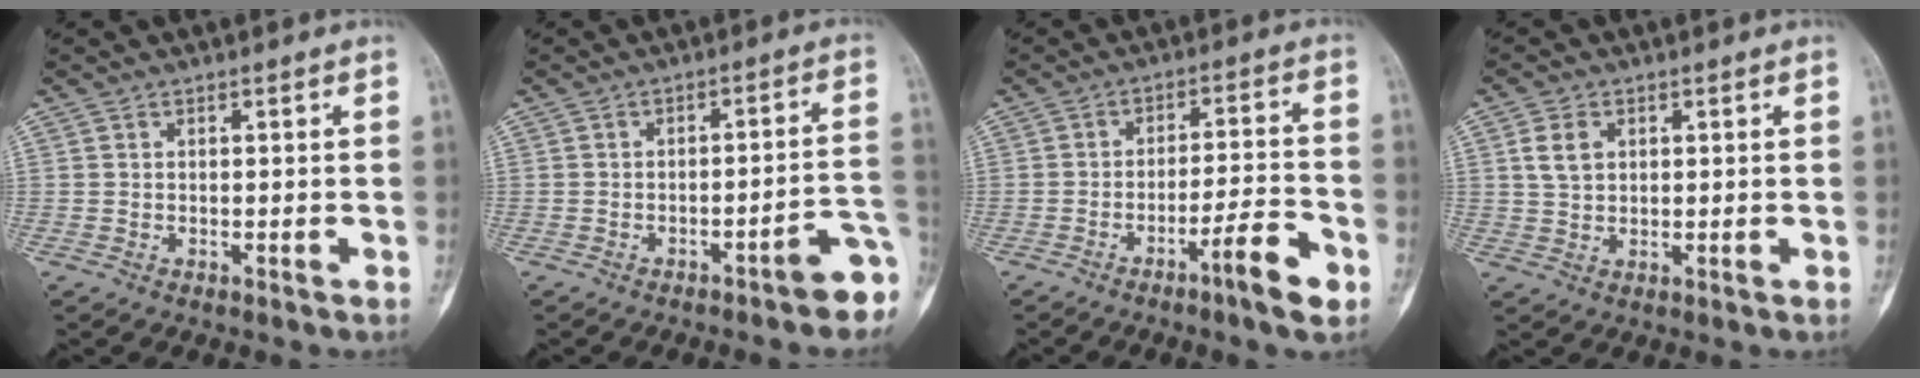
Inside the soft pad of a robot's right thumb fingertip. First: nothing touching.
{"total": 7.6, "force": [-4.3, 1.4, 6.1], "torque": [-0.056, 0.040, -0.052]}
{"total": 8.7, "force": [-4.7, 1.1, 7.2], "torque": [-0.112, 0.032, -0.073]}
{"total": 4.3, "force": [1.3, 3.0, 2.7], "torque": [-0.045, 0.002, 0.028]}